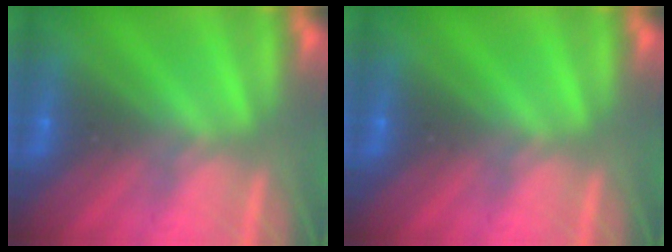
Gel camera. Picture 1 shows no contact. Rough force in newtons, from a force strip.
{"total": 0.0}